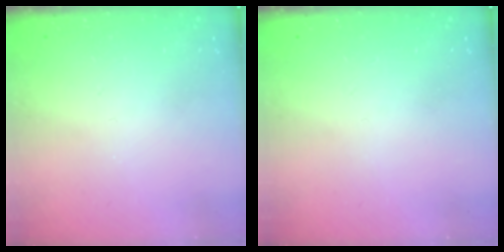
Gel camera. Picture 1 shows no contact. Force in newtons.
{"total": 0.0}